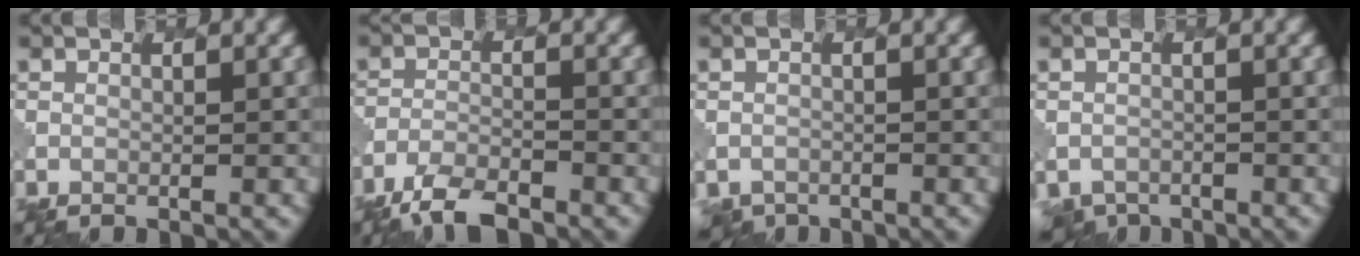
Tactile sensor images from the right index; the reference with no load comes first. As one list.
[{"total": 4.6, "force": [-3.9, 1.3, 2.1], "torque": [-0.040, -0.009, -0.078]}, {"total": 2.4, "force": [-2.2, 1.0, -0.3], "torque": [0.000, -0.010, -0.031]}, {"total": 3.2, "force": [-2.9, 1.5, 0.0], "torque": [-0.002, -0.017, -0.041]}]